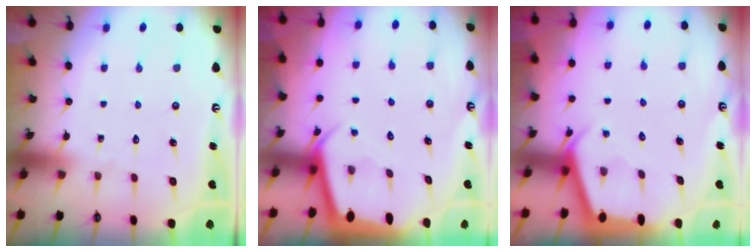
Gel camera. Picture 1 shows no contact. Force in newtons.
{"total": 2.4, "press": 2.4, "slide": 0.1}
{"total": 2.9, "press": 2.8, "slide": 0.3}